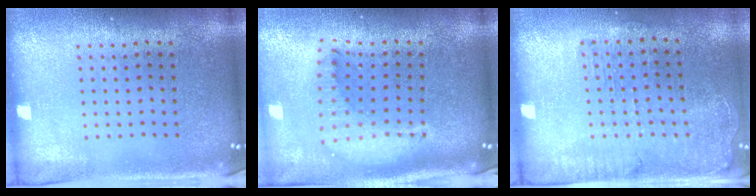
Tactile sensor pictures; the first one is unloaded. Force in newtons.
{"total": 2.0, "press": 1.6, "slide": 1.2}
{"total": 1.3, "press": 1.2, "slide": 0.4}